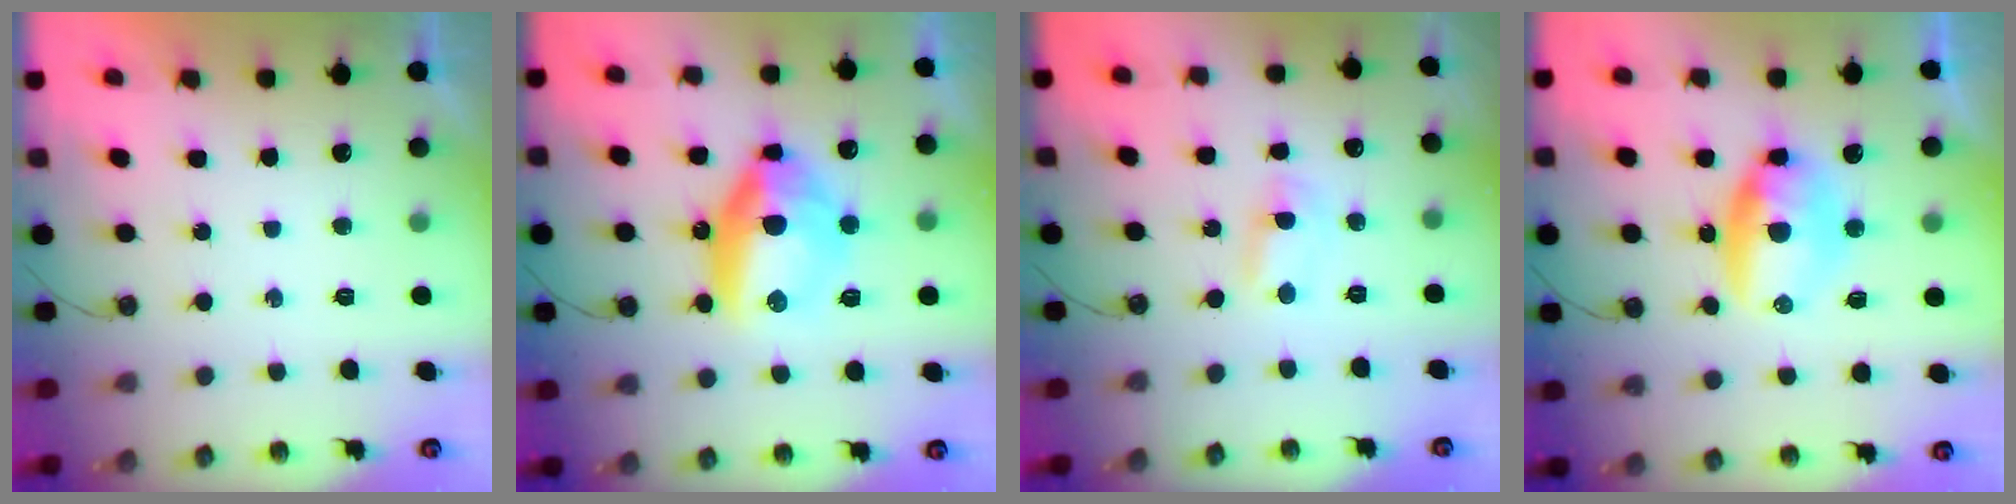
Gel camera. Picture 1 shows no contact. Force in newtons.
{"total": 13.0, "press": 12.8, "slide": 2.0}
{"total": 1.7, "press": 1.7, "slide": 0.1}
{"total": 10.4, "press": 9.6, "slide": 4.0}